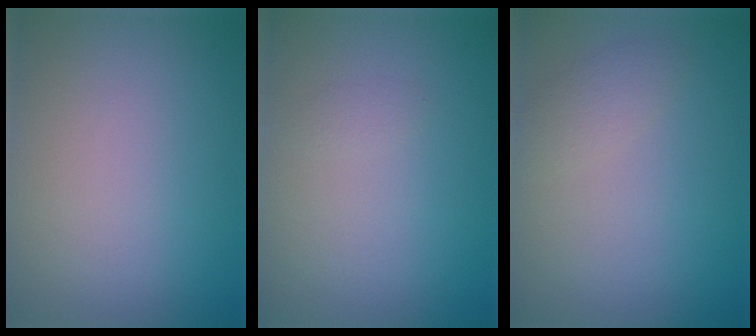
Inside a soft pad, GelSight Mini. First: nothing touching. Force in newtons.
{"total": 0.6, "press": 0.6, "slide": 0.0}
{"total": 1.5, "press": 1.5, "slide": 0.1}